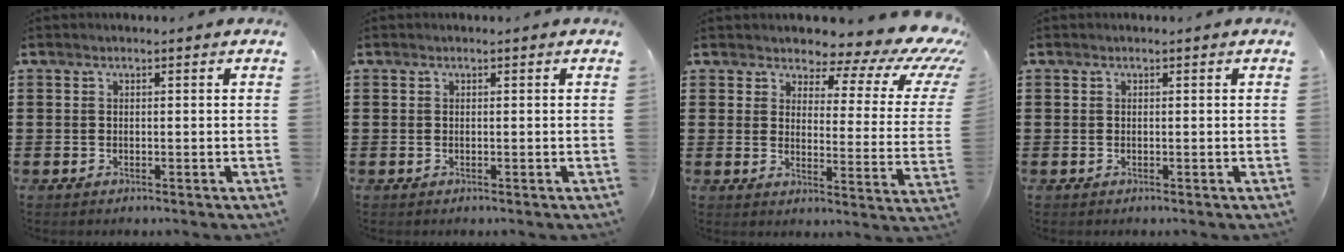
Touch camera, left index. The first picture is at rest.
{"total": 0.0}
{"total": 5.8, "force": [4.3, 2.4, 3.1], "torque": [-0.061, -0.035, 0.068]}
{"total": 0.0}